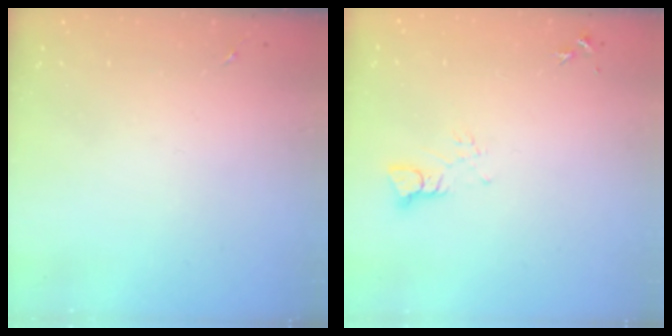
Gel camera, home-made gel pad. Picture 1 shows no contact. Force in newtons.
{"total": 3.1, "press": 3.1, "slide": 0.3}